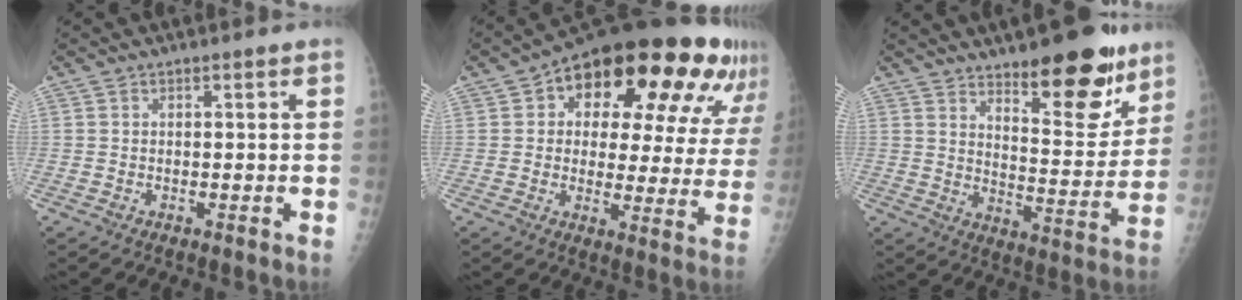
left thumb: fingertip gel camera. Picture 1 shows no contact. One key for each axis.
{"total": 26.3, "fx": 12.5, "fy": 12.6, "fz": 19.4, "tx": -0.218, "ty": 0.014, "tz": 0.171}
{"total": 16.5, "fx": 11.0, "fy": 5.7, "fz": 10.9, "tx": -0.101, "ty": -0.078, "tz": 0.169}